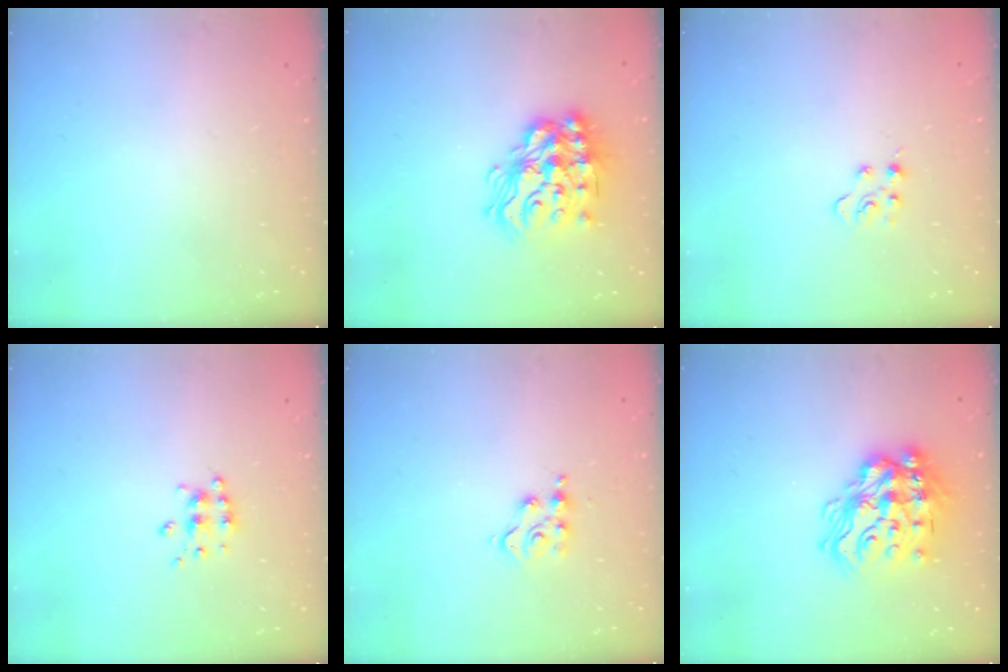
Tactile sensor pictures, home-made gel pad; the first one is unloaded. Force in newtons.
{"total": 19.7, "press": 19.7, "slide": 1.5}
{"total": 2.9, "press": 2.8, "slide": 0.4}
{"total": 6.2, "press": 6.2, "slide": 0.7}
{"total": 5.1, "press": 5.1, "slide": 0.4}
{"total": 19.5, "press": 19.4, "slide": 2.7}